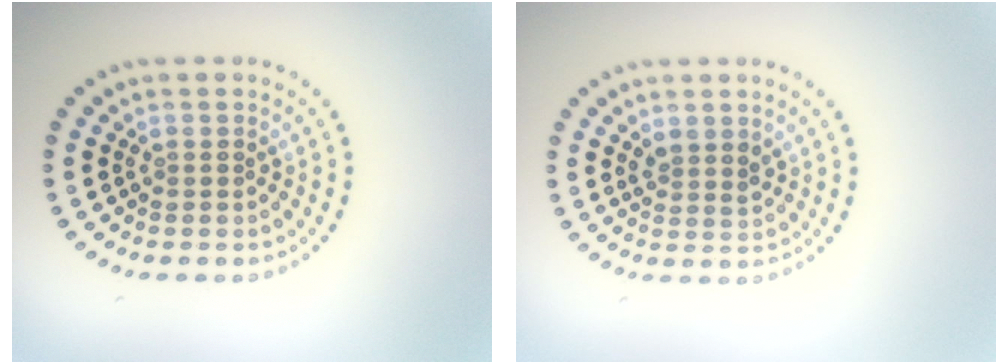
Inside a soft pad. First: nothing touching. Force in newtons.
{"total": 1.5, "press": 1.3, "slide": 0.8}